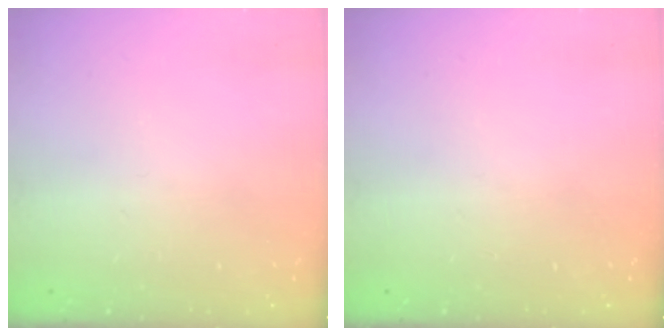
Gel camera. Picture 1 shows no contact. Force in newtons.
{"total": 0.0}